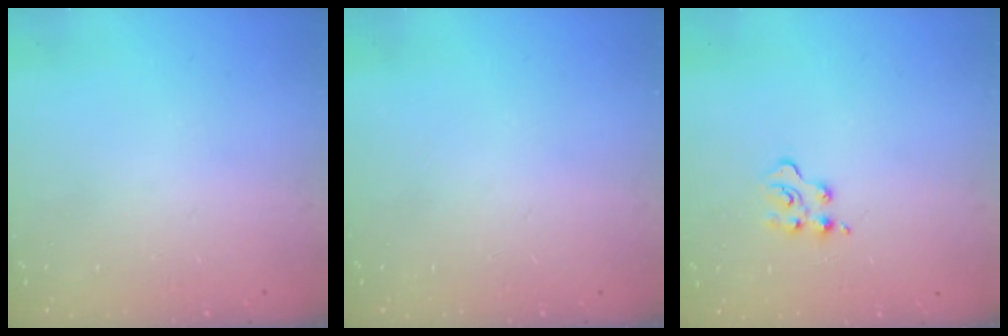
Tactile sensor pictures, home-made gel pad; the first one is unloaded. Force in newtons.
{"total": 0.0}
{"total": 4.4, "press": 4.3, "slide": 0.5}